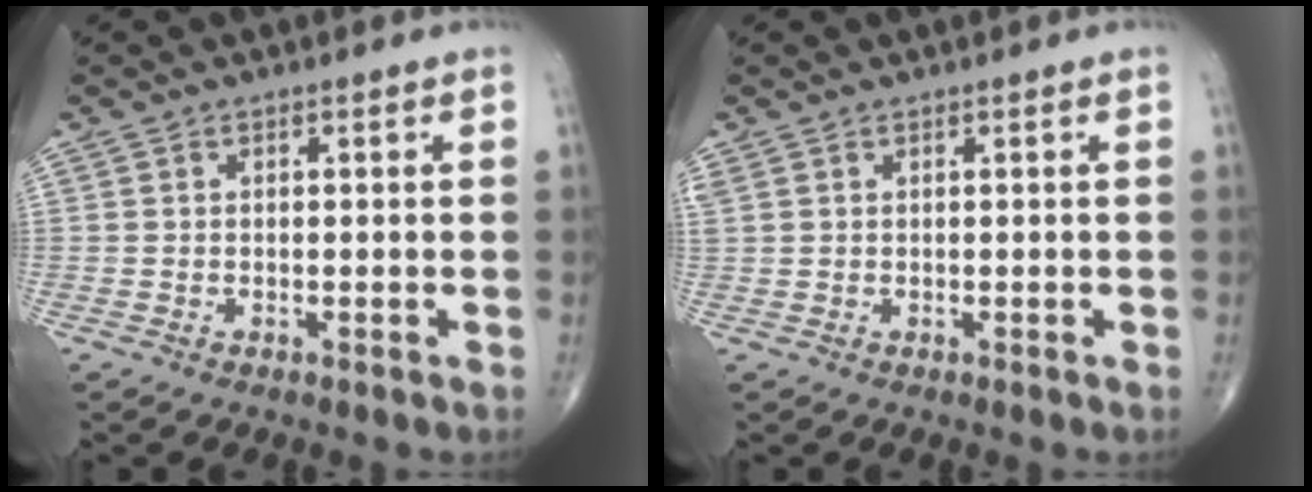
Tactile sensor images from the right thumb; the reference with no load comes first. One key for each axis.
{"total": 1.4, "fx": 0.8, "fy": 0.9, "fz": 0.8, "tx": -0.028, "ty": 0.015, "tz": 0.022}